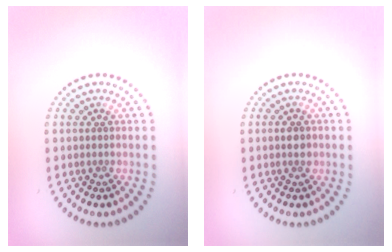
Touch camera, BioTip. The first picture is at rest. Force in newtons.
{"total": 1.1, "press": 1.1, "slide": 0.1}